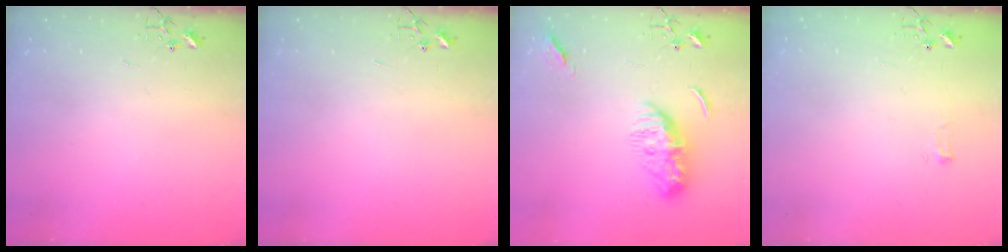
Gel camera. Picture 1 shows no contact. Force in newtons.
{"total": 0.0}
{"total": 10.4, "press": 10.3, "slide": 0.7}
{"total": 4.4, "press": 4.3, "slide": 0.5}